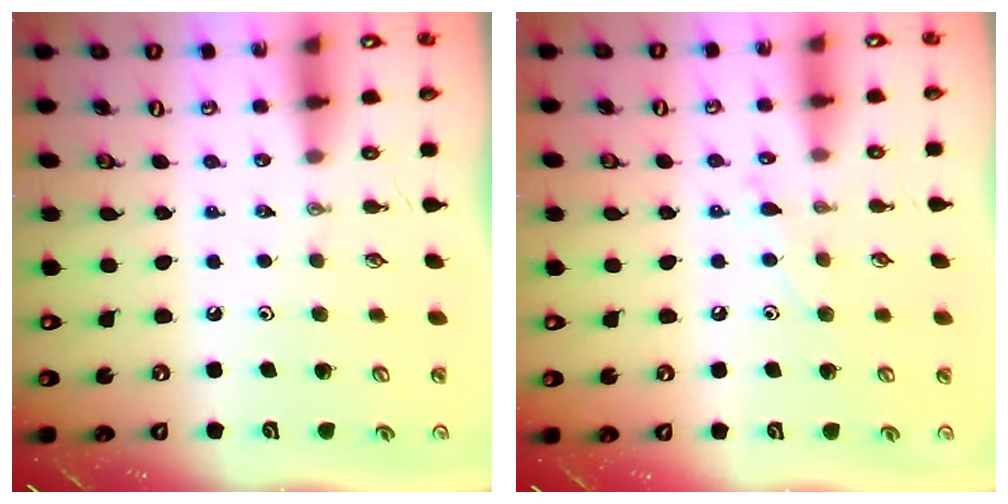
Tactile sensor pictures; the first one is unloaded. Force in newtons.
{"total": 6.4, "press": 6.4, "slide": 0.5}